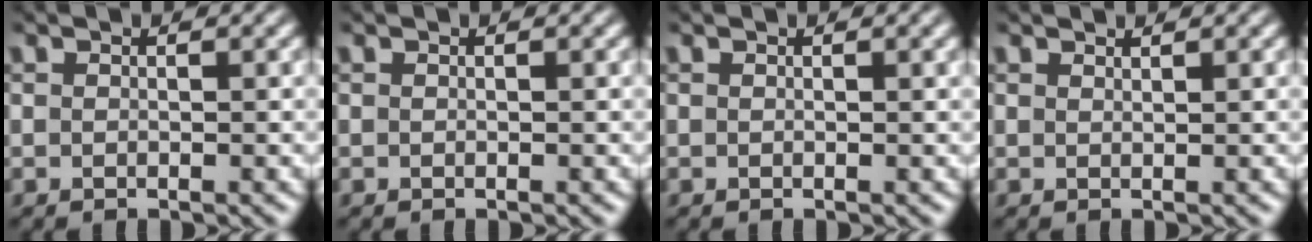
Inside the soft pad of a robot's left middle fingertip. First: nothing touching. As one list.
[{"total": 0.0}, {"total": 0.8, "force": [0.4, 0.2, 0.6], "torque": [-0.006, 0.004, 0.006]}, {"total": 0.7, "force": [0.7, 0.0, 0.1], "torque": [0.001, 0.000, 0.013]}]